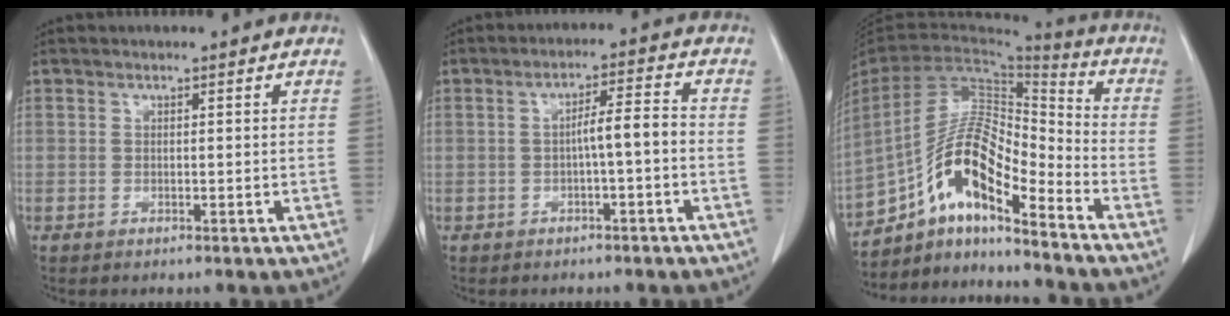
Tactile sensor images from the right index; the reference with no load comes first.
{"total": 4.4, "force": [-0.9, 0.4, 4.3], "torque": [-0.069, 0.015, -0.013]}
{"total": 14.8, "force": [-9.6, 3.4, 10.7], "torque": [-0.204, 0.026, -0.171]}